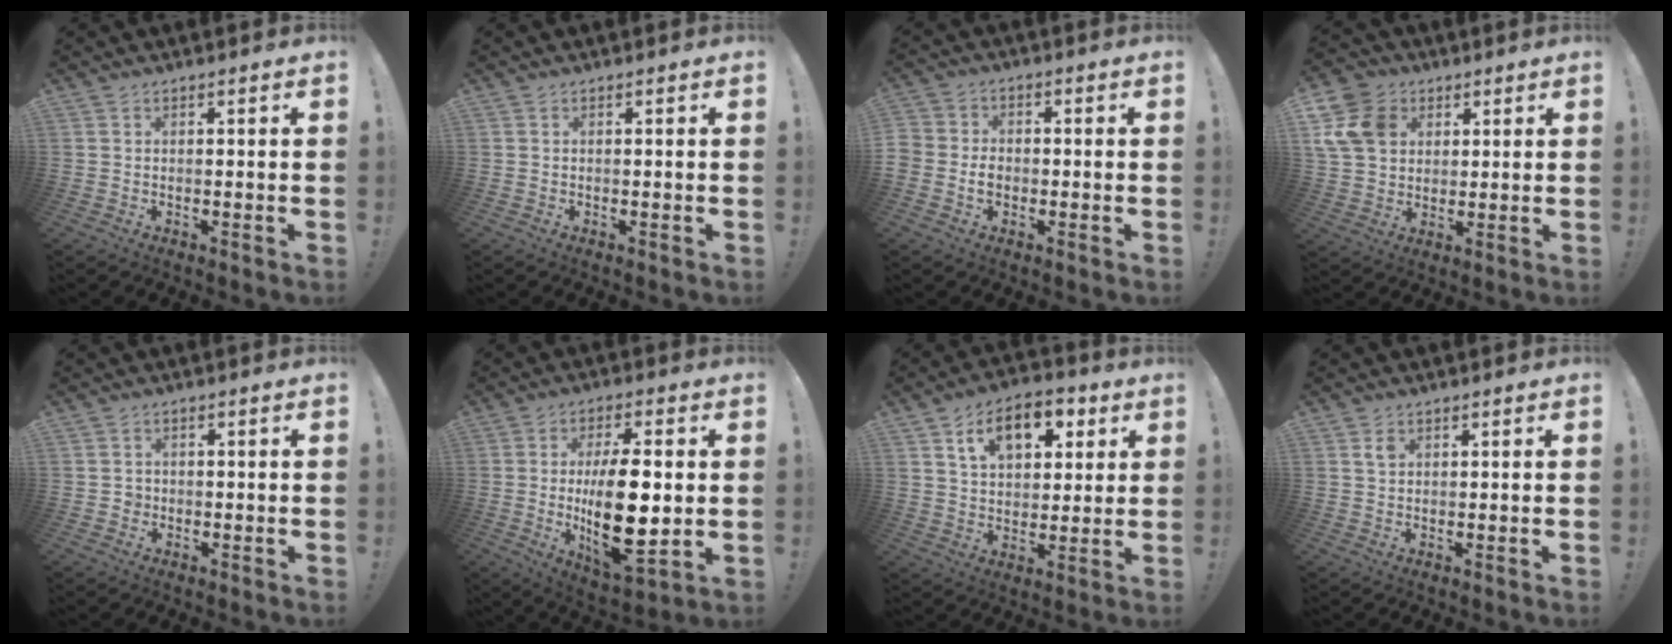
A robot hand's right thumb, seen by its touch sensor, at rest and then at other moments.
{"total": 0.0}
{"total": 4.2, "force": [-1.8, 3.5, 1.5], "torque": [-0.016, 0.007, -0.033]}
{"total": 13.6, "force": [4.3, 10.9, 6.9], "torque": [-0.129, -0.008, 0.091]}
{"total": 2.0, "force": [-0.6, 1.8, 0.5], "torque": [-0.007, 0.006, -0.012]}
{"total": 18.8, "force": [-0.4, 8.0, 17.0], "torque": [-0.301, -0.015, -0.003]}
{"total": 13.0, "force": [6.2, 8.3, 7.9], "torque": [-0.117, -0.015, 0.110]}
{"total": 2.1, "force": [1.1, 1.4, 1.1], "torque": [-0.014, -0.002, 0.018]}